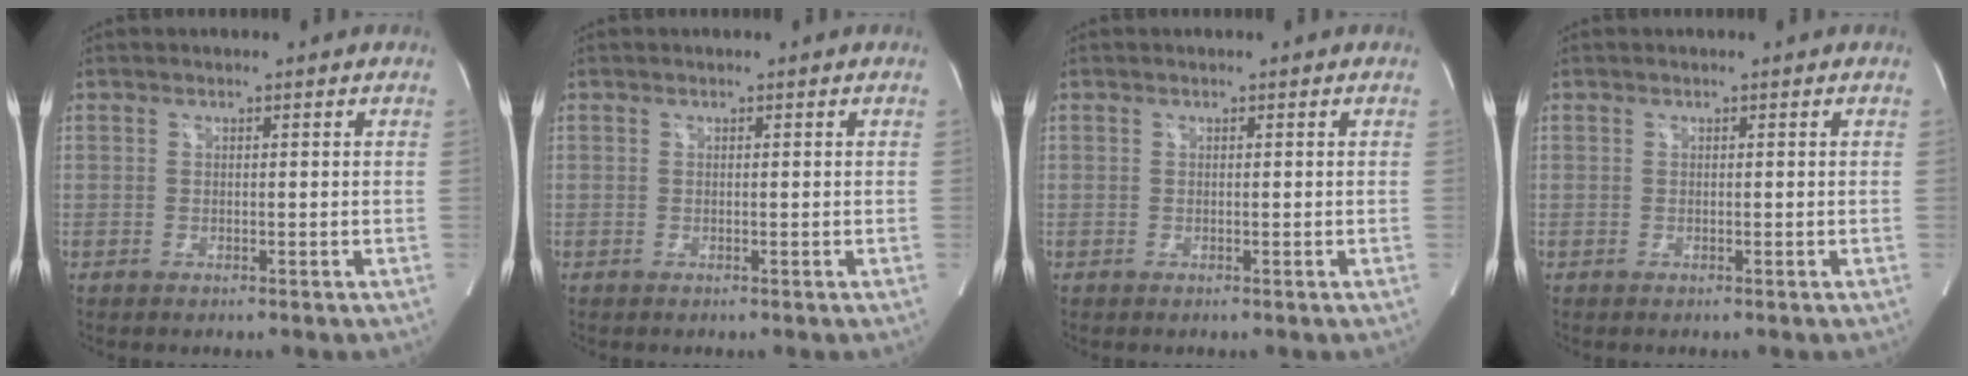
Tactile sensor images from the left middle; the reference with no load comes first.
{"total": 0.0}
{"total": 0.0}
{"total": 0.0}